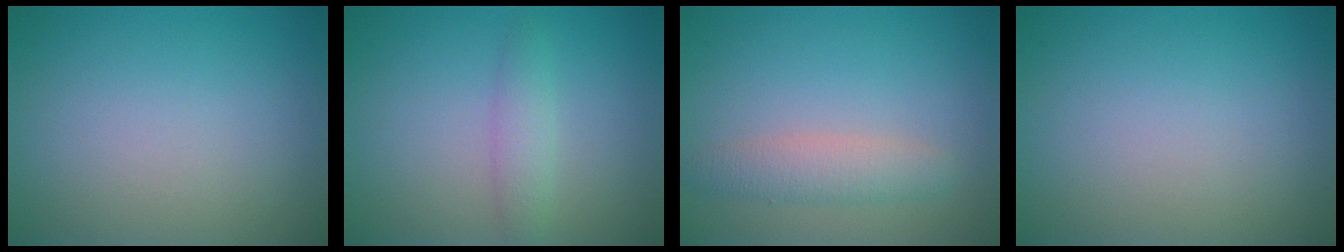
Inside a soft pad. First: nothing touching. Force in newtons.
{"total": 1.8, "press": 1.8, "slide": 0.0}
{"total": 2.6, "press": 2.6, "slide": 0.1}
{"total": 0.0}